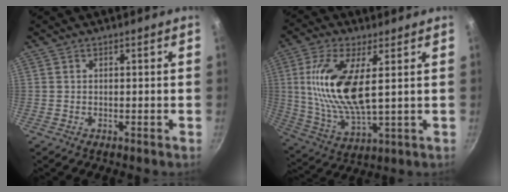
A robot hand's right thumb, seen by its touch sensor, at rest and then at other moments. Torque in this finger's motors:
{"motor_torque": [1.13, 1.65, 1.84, -0.35, 0.54]}